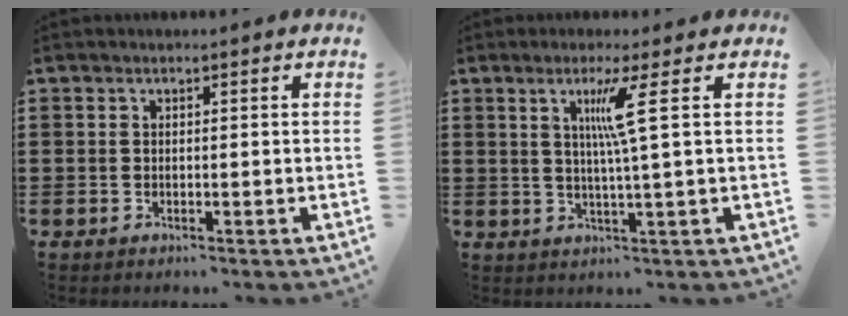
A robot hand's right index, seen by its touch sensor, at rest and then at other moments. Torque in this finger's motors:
{"motor_torque": [0.36, -0.26, 0.33, 0.12]}